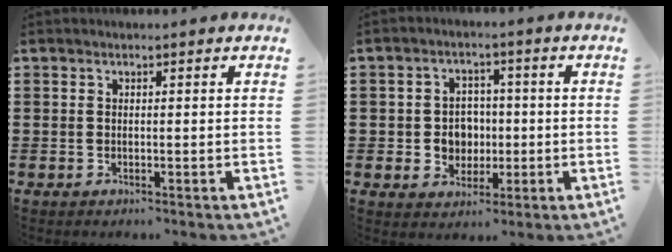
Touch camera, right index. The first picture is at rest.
{"total": 4.8, "force": [-0.3, 4.5, 1.8], "torque": [-0.042, 0.010, -0.009]}